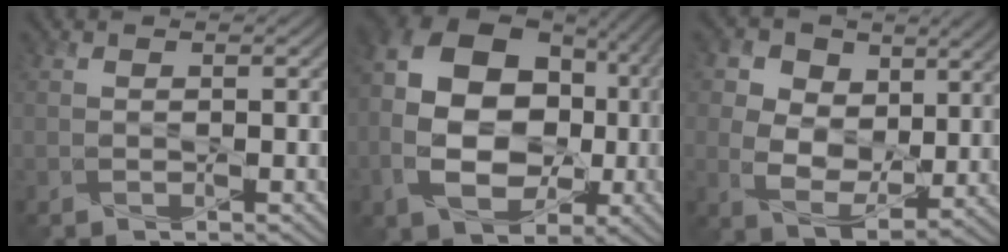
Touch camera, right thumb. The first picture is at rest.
{"total": 16.0, "force": [-1.7, 11.6, 11.0], "torque": [-0.209, -0.006, -0.026]}
{"total": 10.2, "force": [4.2, 6.9, 6.3], "torque": [-0.146, 0.001, 0.065]}